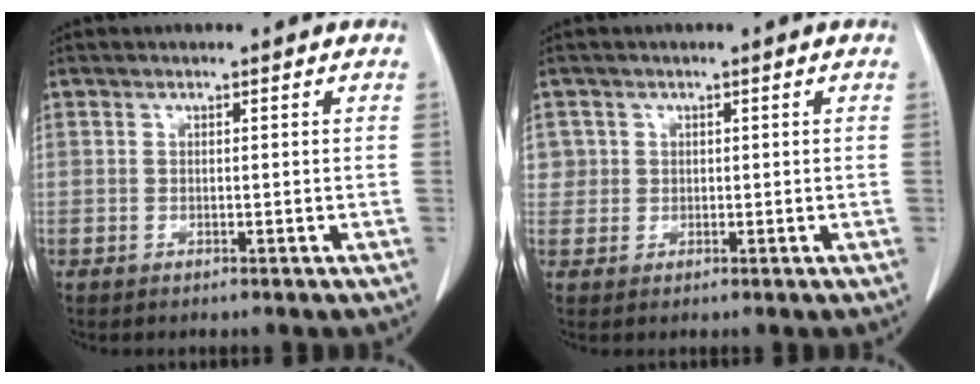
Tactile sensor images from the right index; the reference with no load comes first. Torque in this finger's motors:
{"motor_torque": [-0.08, 0.06, 0.00, 0.00]}